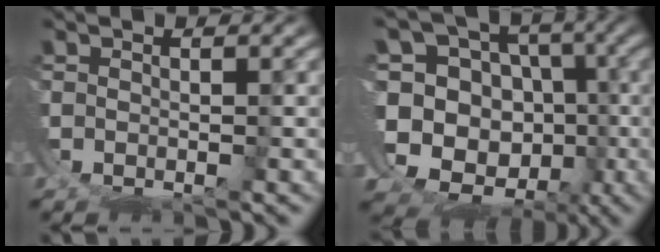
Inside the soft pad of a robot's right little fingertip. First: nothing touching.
{"total": 15.9, "force": [-1.9, 14.7, 5.8], "torque": [-0.157, -0.068, -0.024]}